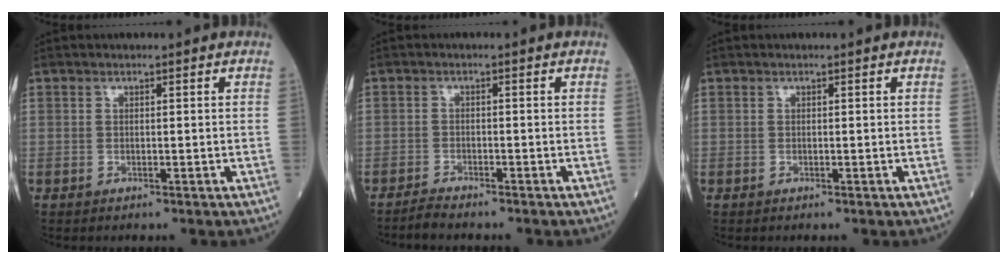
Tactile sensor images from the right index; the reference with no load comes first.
{"total": 2.0, "force": [-2.0, -0.1, 0.3], "torque": [-0.012, -0.007, -0.038]}
{"total": 0.0}